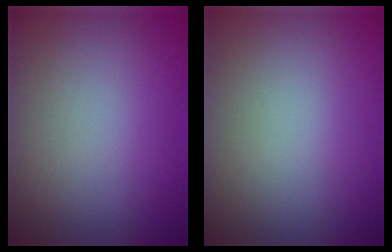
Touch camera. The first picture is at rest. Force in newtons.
{"total": 0.0}